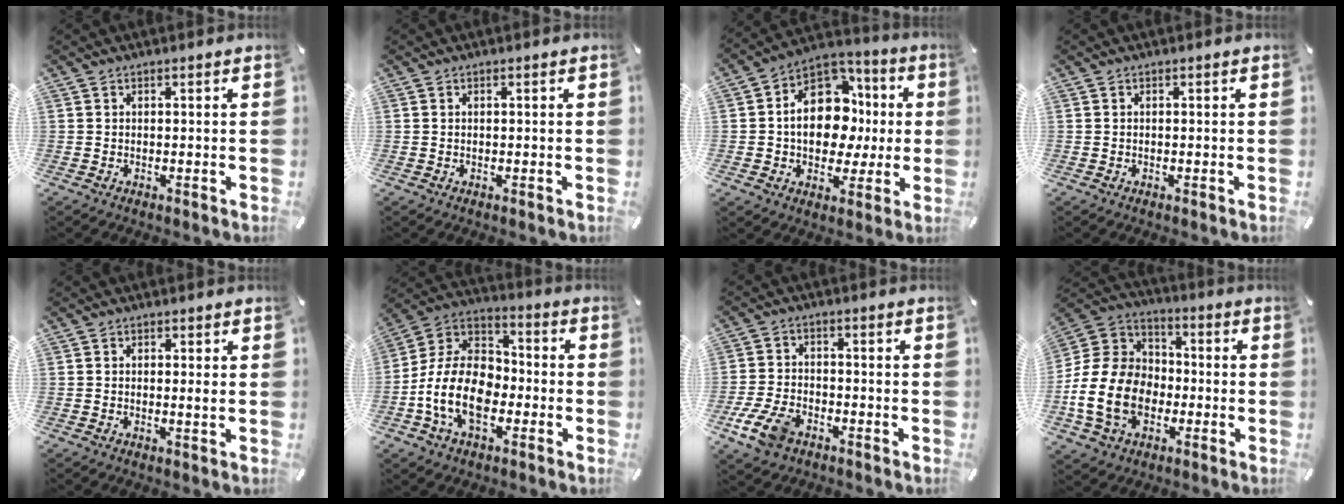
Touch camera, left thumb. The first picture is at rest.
{"total": 0.0}
{"total": 16.3, "force": [0.2, 12.5, 10.4], "torque": [-0.171, 0.002, 0.010]}
{"total": 0.0}
{"total": 1.4, "force": [0.1, 0.5, 1.3], "torque": [-0.017, -0.003, -0.001]}
{"total": 15.0, "force": [-5.5, 10.3, 9.5], "torque": [-0.224, 0.021, -0.106]}
{"total": 8.7, "force": [-4.5, 5.4, 5.1], "torque": [-0.120, 0.011, -0.084]}
{"total": 17.2, "force": [-4.6, 13.6, 9.4], "torque": [-0.217, 0.026, -0.085]}